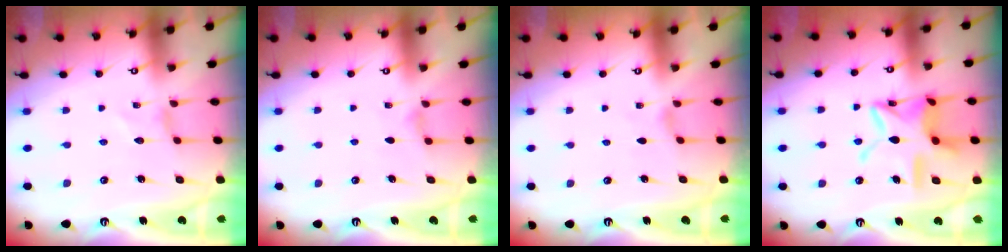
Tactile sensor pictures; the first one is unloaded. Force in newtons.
{"total": 3.1, "press": 3.1, "slide": 0.6}
{"total": 0.9, "press": 0.9, "slide": 0.3}
{"total": 14.9, "press": 14.8, "slide": 1.4}